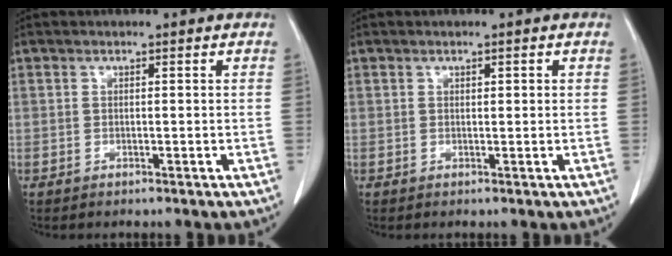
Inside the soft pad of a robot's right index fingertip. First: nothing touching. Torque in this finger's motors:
{"motor_torque": [-0.11, 0.05, -0.02, -0.01]}